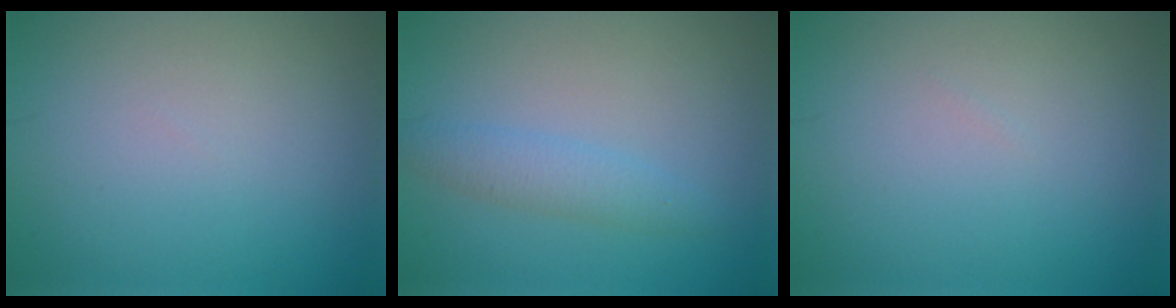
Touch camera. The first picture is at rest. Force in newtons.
{"total": 2.3, "press": 2.3, "slide": 0.1}
{"total": 0.0}